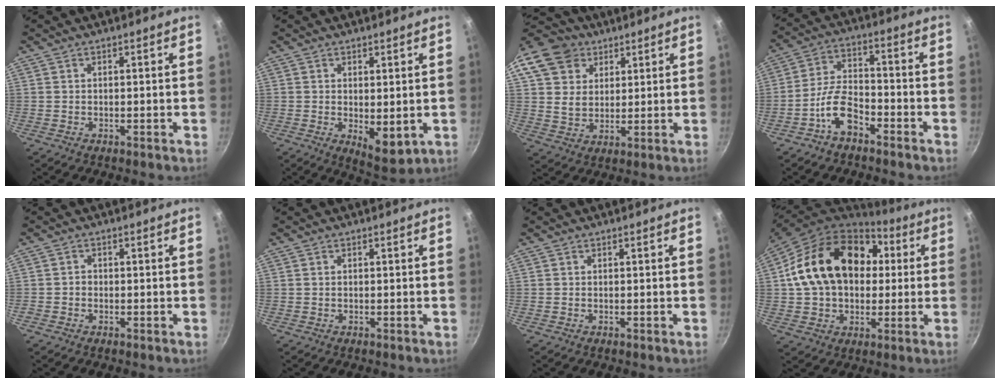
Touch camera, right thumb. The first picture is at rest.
{"total": 6.4, "force": [-0.2, 3.1, 5.6], "torque": [-0.068, -0.019, 0.006]}
{"total": 14.6, "force": [7.1, 11.3, 5.7], "torque": [-0.102, 0.000, 0.126]}
{"total": 8.2, "force": [-4.8, 4.1, 5.2], "torque": [-0.089, 0.045, -0.097]}
{"total": 1.2, "force": [-0.5, 1.0, 0.3], "torque": [-0.002, 0.004, -0.011]}
{"total": 0.0}
{"total": 0.0}
{"total": 22.9, "force": [4.2, 16.6, 15.3], "torque": [-0.245, 0.035, 0.067]}